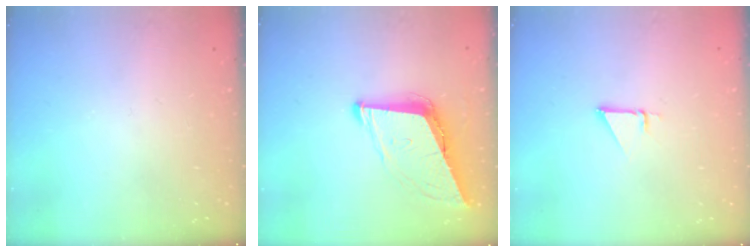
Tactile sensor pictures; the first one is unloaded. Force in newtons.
{"total": 9.3, "press": 8.7, "slide": 3.2}
{"total": 2.3, "press": 2.3, "slide": 0.1}